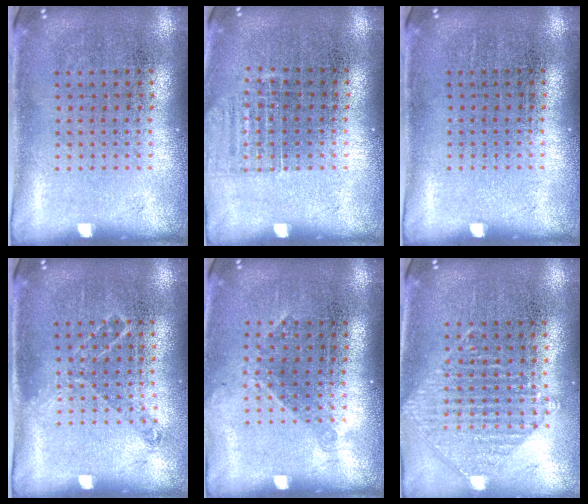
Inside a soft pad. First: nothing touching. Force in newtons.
{"total": 0.9, "press": 0.9, "slide": 0.1}
{"total": 0.0}
{"total": 1.0, "press": 0.9, "slide": 0.3}
{"total": 1.1, "press": 0.8, "slide": 0.6}
{"total": 0.9, "press": 0.9, "slide": 0.1}